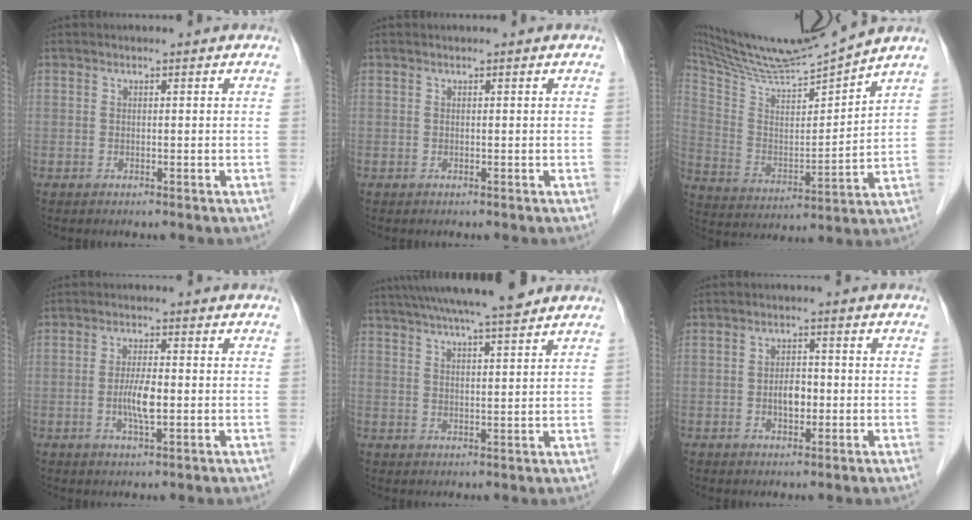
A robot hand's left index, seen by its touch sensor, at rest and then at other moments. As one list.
[{"total": 0.0}, {"total": 15.7, "force": [14.7, -1.3, 5.5], "torque": [-0.114, -0.005, 0.265]}, {"total": 4.1, "force": [-0.7, 0.7, 4.0], "torque": [-0.080, -0.004, -0.011]}, {"total": 14.1, "force": [12.1, 0.7, 7.2], "torque": [-0.124, 0.026, 0.178]}, {"total": 3.0, "force": [-0.6, 1.6, 2.4], "torque": [-0.041, 0.004, -0.008]}]